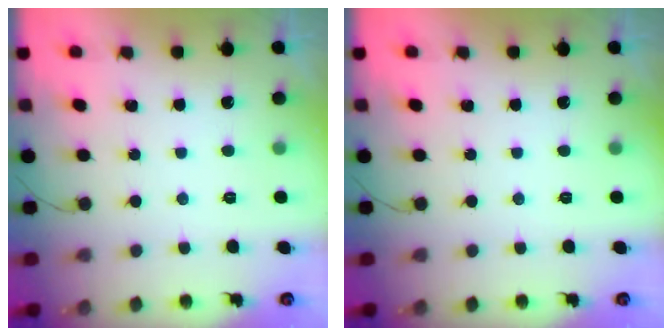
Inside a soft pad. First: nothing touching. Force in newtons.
{"total": 0.0}